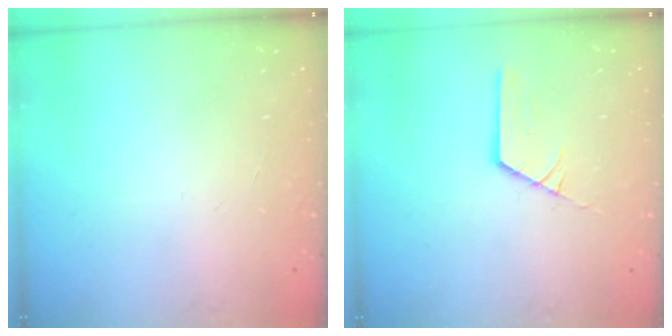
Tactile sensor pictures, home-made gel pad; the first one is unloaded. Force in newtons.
{"total": 2.4, "press": 2.3, "slide": 0.3}